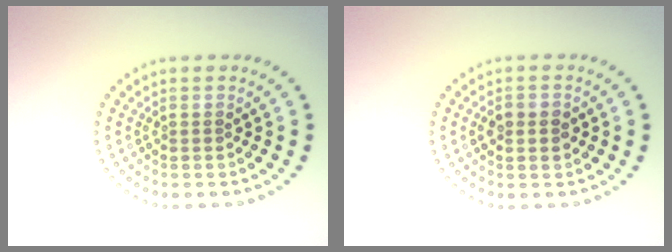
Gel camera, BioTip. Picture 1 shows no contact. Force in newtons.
{"total": 2.5, "press": 2.5, "slide": 0.2}